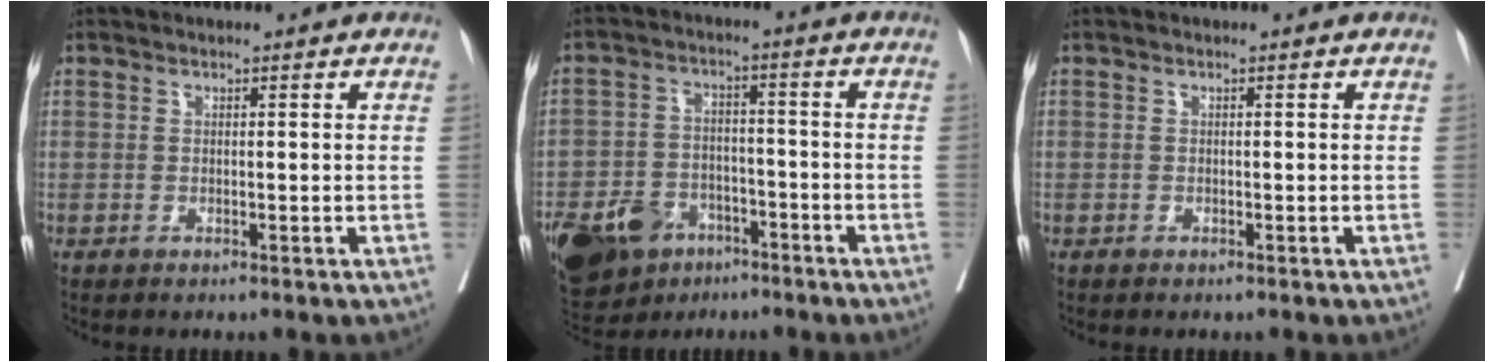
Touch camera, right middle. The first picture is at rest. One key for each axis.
{"total": 17.5, "fx": -10.2, "fy": 11.1, "fz": 8.8, "tx": -0.225, "ty": -0.008, "tz": -0.164}
{"total": 0.7, "fx": -0.3, "fy": 0.6, "fz": -0.1, "tx": 0.003, "ty": 0.008, "tz": -0.007}